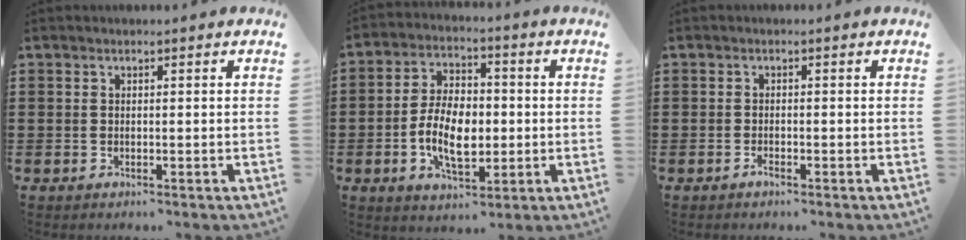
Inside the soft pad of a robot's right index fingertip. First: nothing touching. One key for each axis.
{"total": 8.9, "fx": -1.4, "fy": 5.1, "fz": 7.2, "tx": -0.147, "ty": 0.004, "tz": -0.031}
{"total": 0.8, "fx": -0.7, "fy": 0.1, "fz": 0.4, "tx": -0.011, "ty": -0.004, "tz": -0.012}